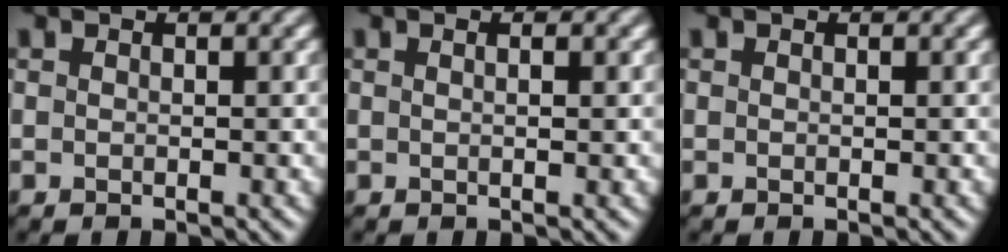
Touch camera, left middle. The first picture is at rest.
{"total": 1.5, "force": [0.5, 0.5, 1.4], "torque": [-0.011, -0.001, -0.004]}
{"total": 0.0}